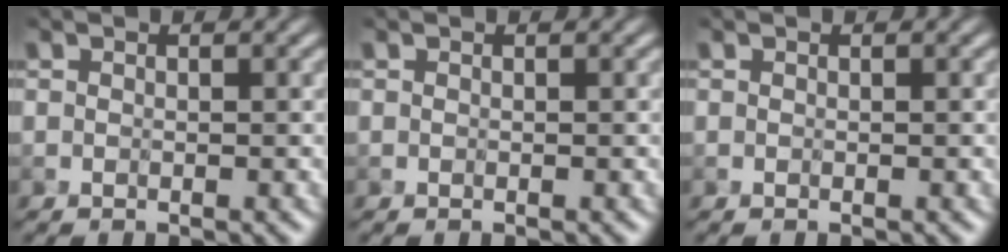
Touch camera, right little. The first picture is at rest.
{"total": 0.0}
{"total": 0.0}